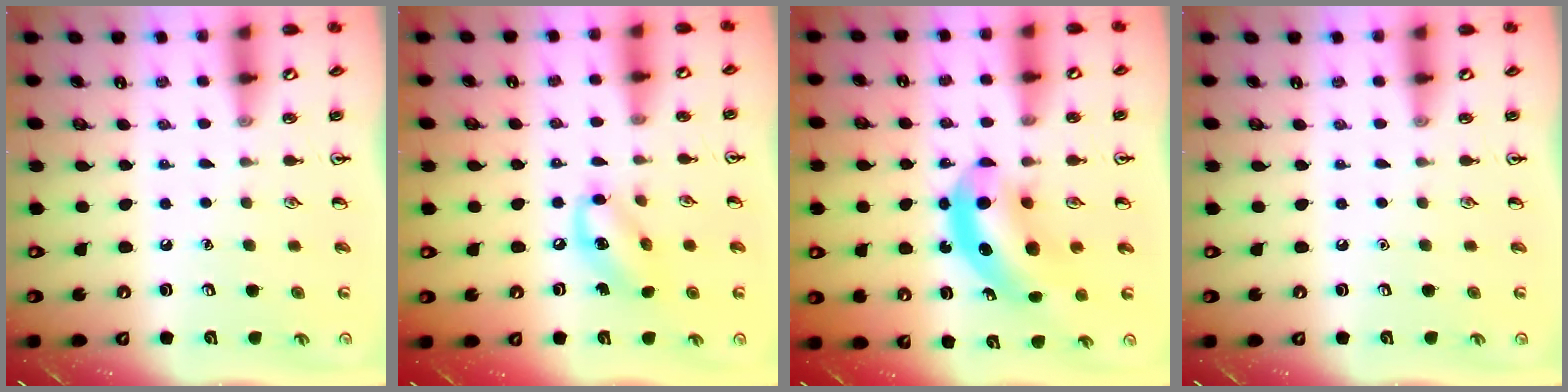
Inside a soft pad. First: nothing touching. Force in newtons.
{"total": 9.3, "press": 9.1, "slide": 1.7}
{"total": 9.4, "press": 9.0, "slide": 2.9}
{"total": 0.0}